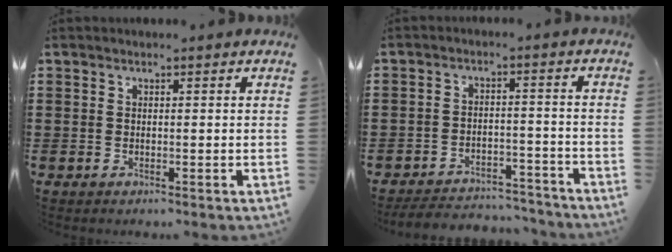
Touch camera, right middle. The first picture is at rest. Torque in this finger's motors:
{"motor_torque": [0.26, 0.14, 0.03, 0.00]}